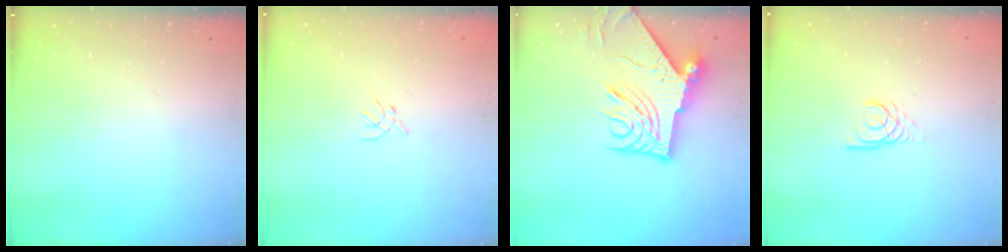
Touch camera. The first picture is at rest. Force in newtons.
{"total": 1.2, "press": 1.1, "slide": 0.5}
{"total": 14.4, "press": 14.4, "slide": 1.3}
{"total": 2.9, "press": 2.9, "slide": 0.1}